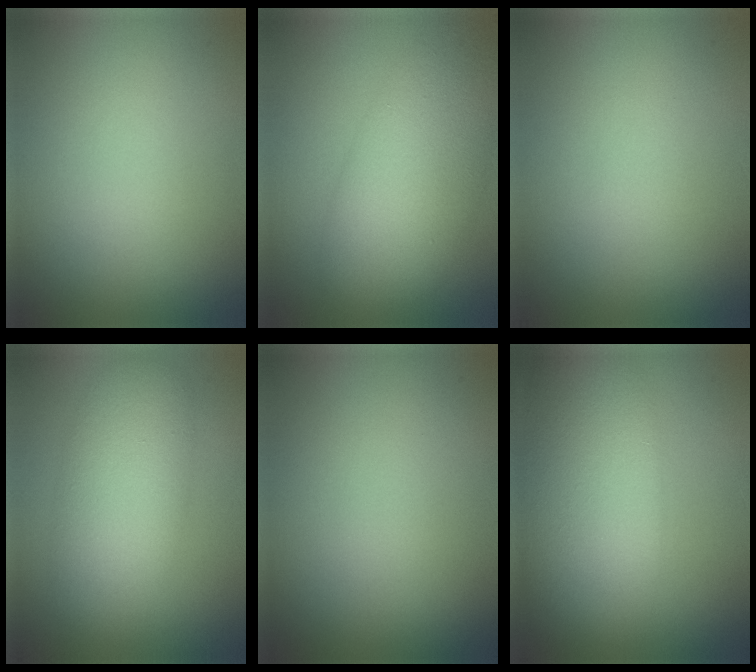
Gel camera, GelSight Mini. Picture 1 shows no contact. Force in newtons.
{"total": 8.3, "press": 8.3, "slide": 0.3}
{"total": 0.0}
{"total": 6.4, "press": 6.4, "slide": 0.5}
{"total": 0.0}
{"total": 10.2, "press": 10.2, "slide": 0.9}